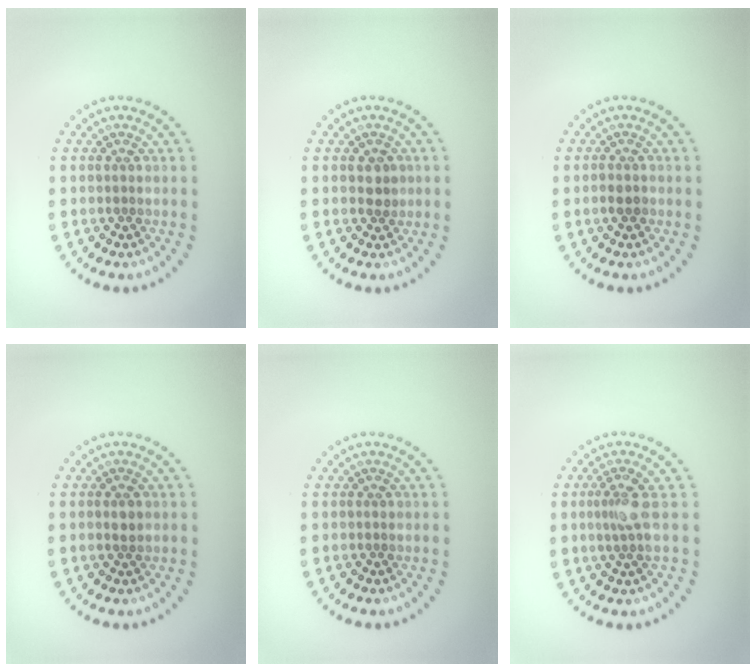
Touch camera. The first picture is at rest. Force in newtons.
{"total": 1.3, "press": 1.2, "slide": 0.5}
{"total": 1.1, "press": 1.0, "slide": 0.2}
{"total": 1.0, "press": 0.9, "slide": 0.2}
{"total": 0.0}
{"total": 2.1, "press": 1.6, "slide": 1.4}